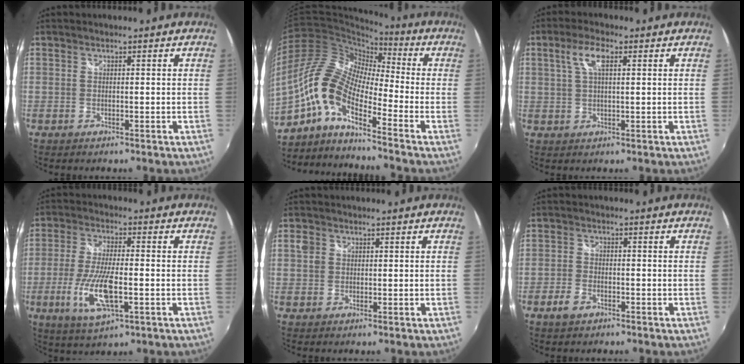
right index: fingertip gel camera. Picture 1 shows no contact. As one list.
[{"total": 12.3, "force": [-5.8, 4.2, 10.0], "torque": [-0.189, 0.008, -0.135]}, {"total": 4.5, "force": [1.6, 1.5, 4.0], "torque": [-0.078, 0.008, 0.029]}, {"total": 11.7, "force": [-3.3, 3.5, 10.6], "torque": [-0.221, -0.017, -0.062]}, {"total": 2.2, "force": [0.5, 2.1, 0.7], "torque": [-0.014, 0.006, 0.006]}, {"total": 3.6, "force": [-2.3, 2.1, 1.8], "torque": [-0.048, 0.000, -0.044]}]